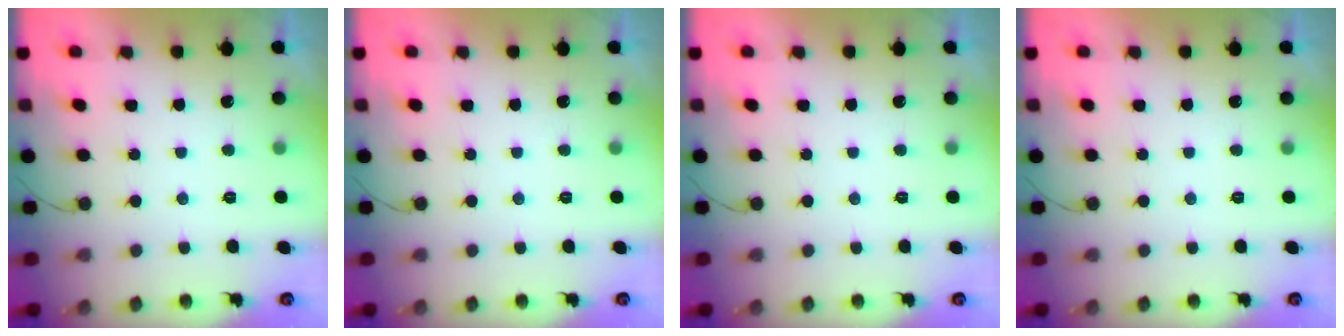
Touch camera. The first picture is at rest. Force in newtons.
{"total": 0.0}
{"total": 0.0}
{"total": 0.0}